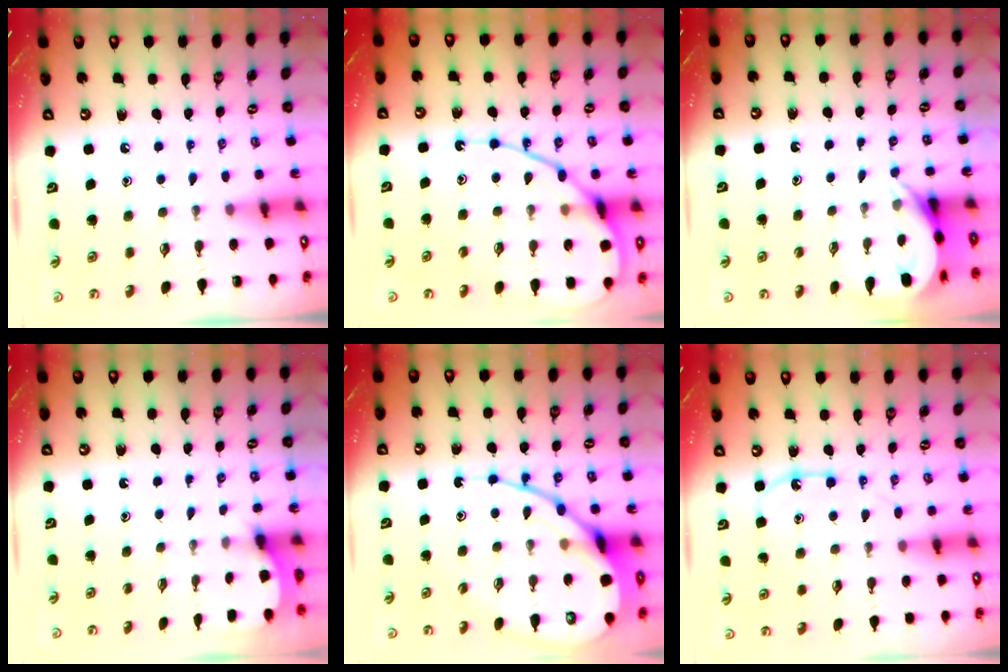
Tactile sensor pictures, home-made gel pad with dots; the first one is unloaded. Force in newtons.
{"total": 13.8, "press": 13.7, "slide": 1.3}
{"total": 4.6, "press": 4.6, "slide": 0.3}
{"total": 1.0, "press": 0.9, "slide": 0.1}
{"total": 14.2, "press": 14.1, "slide": 1.0}
{"total": 9.5, "press": 9.5, "slide": 1.1}